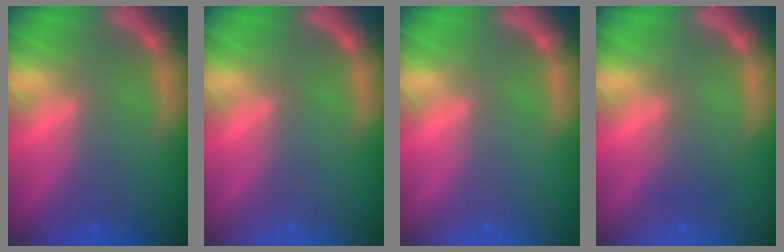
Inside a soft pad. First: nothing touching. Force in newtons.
{"total": 0.0}
{"total": 0.0}
{"total": 1.5}